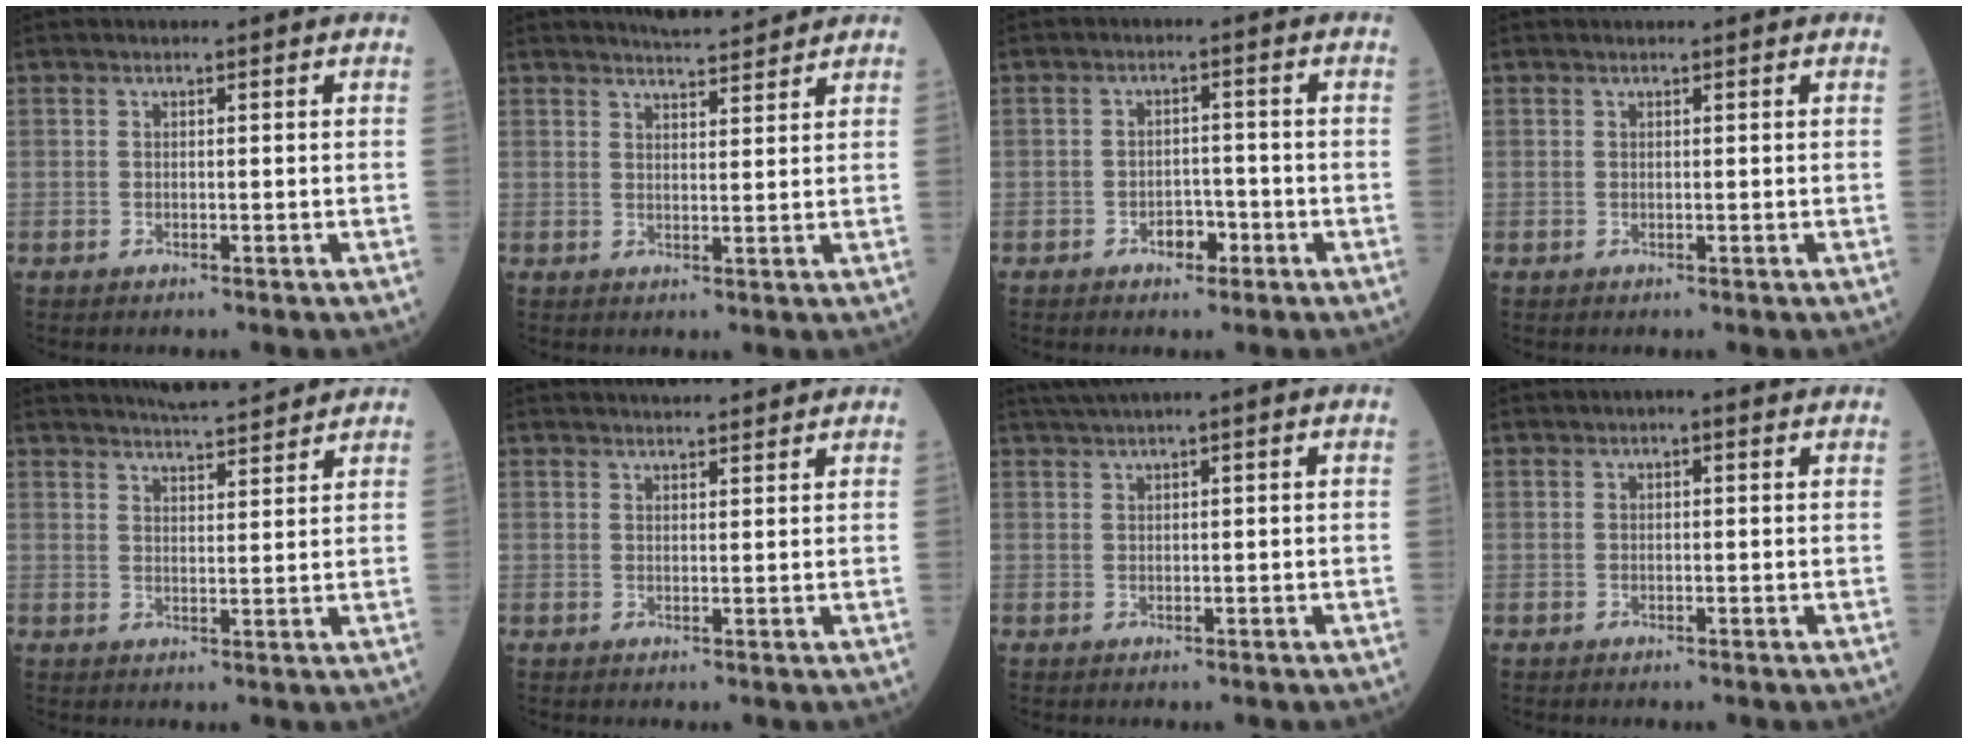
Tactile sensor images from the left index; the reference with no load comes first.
{"total": 5.1, "force": [5.0, 0.4, 1.1], "torque": [-0.026, 0.008, 0.073]}
{"total": 3.1, "force": [-1.7, 1.8, 1.8], "torque": [-0.025, 0.006, -0.026]}
{"total": 0.8, "force": [0.8, 0.0, 0.2], "torque": [-0.008, 0.014, 0.013]}
{"total": 8.1, "force": [7.7, 0.5, 2.6], "torque": [-0.049, 0.012, 0.112]}
{"total": 5.8, "force": [5.5, 0.7, 1.9], "torque": [-0.025, 0.024, 0.071]}
{"total": 2.4, "force": [1.6, -0.4, 1.7], "torque": [-0.039, 0.015, 0.036]}
{"total": 1.0, "force": [0.4, 0.4, 0.8], "torque": [-0.012, 0.009, 0.000]}